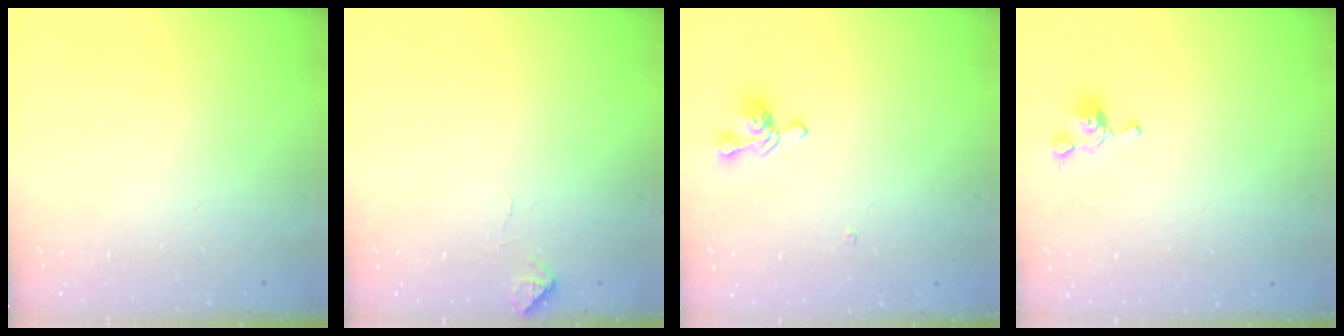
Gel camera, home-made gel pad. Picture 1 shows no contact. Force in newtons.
{"total": 2.7, "press": 2.7, "slide": 0.4}
{"total": 2.3, "press": 2.3, "slide": 0.1}
{"total": 2.9, "press": 2.9, "slide": 0.0}